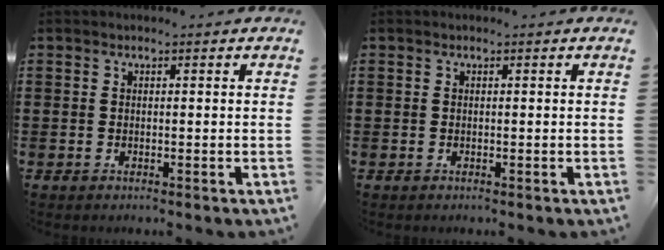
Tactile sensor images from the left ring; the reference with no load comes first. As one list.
[{"total": 0.0}]